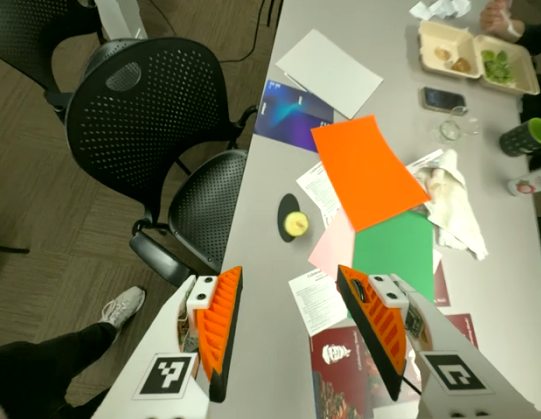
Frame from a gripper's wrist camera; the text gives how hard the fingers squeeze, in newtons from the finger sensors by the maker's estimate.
{"total": 0.0}